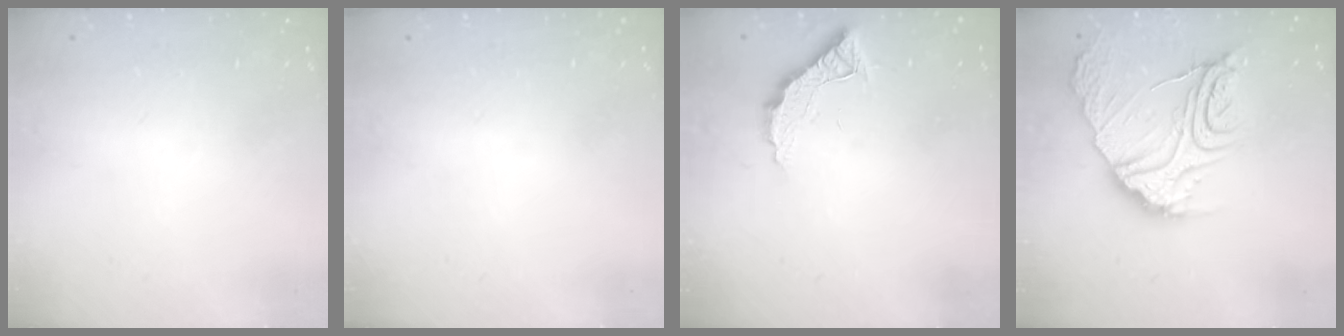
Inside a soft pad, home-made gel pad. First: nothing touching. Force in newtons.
{"total": 0.0}
{"total": 8.6, "press": 8.6, "slide": 0.5}
{"total": 18.5, "press": 18.4, "slide": 1.9}